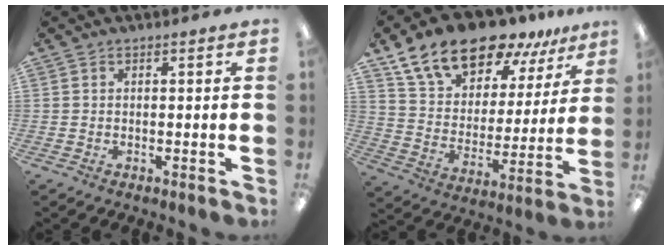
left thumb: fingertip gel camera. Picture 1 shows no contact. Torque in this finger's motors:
{"motor_torque": [0.82, 0.82, 1.39, -1.38, 0.13]}